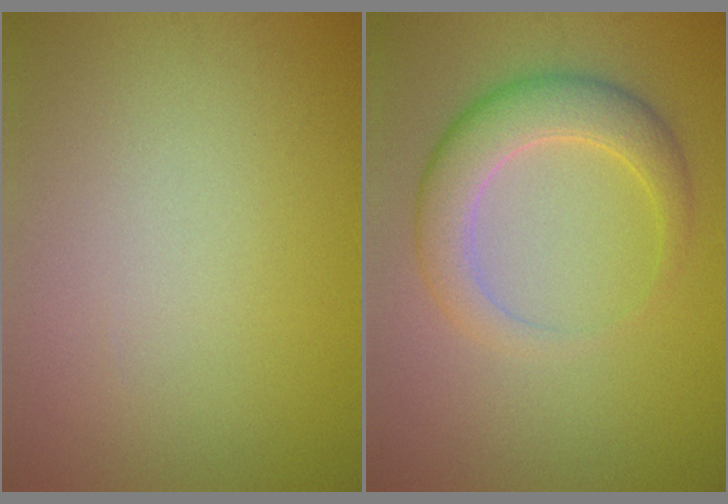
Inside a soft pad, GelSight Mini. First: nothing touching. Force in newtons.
{"total": 4.7, "press": 4.7, "slide": 0.4}